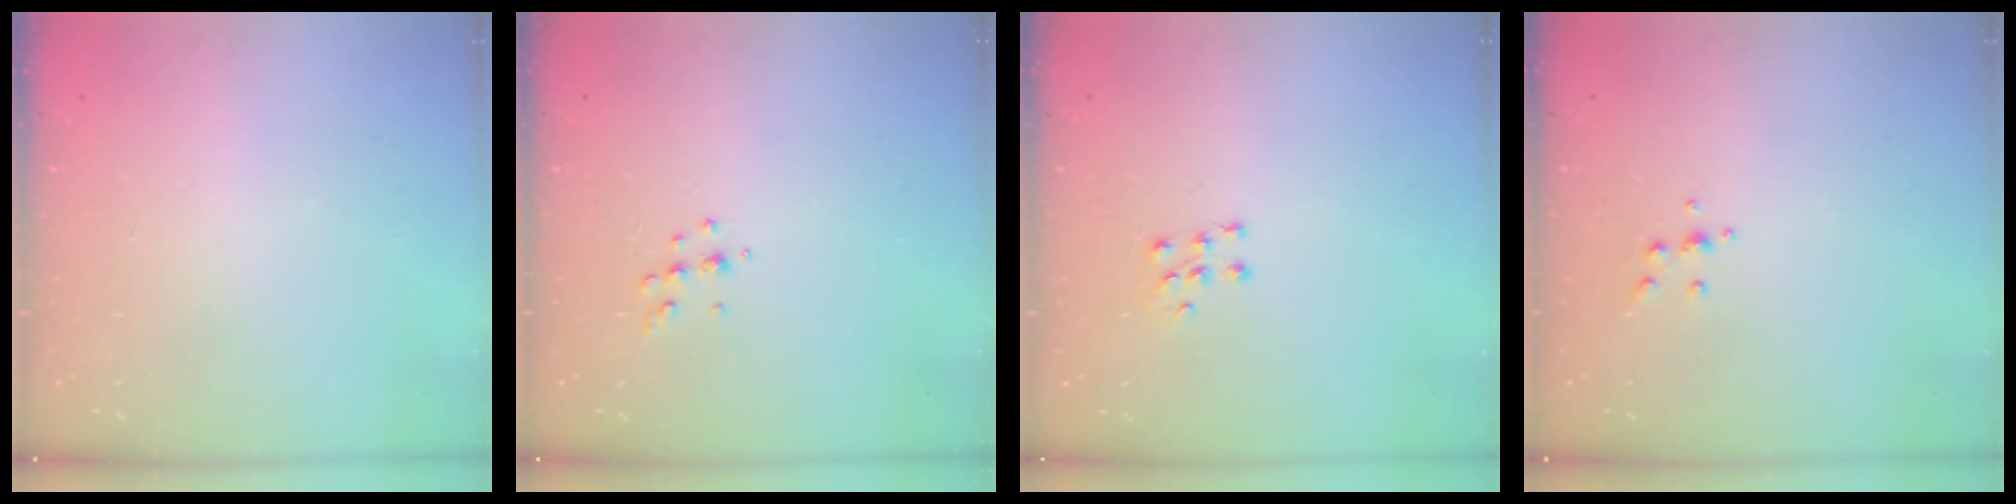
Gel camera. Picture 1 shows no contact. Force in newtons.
{"total": 6.3, "press": 6.2, "slide": 0.8}
{"total": 5.6, "press": 5.6, "slide": 0.5}
{"total": 5.0, "press": 4.9, "slide": 0.8}